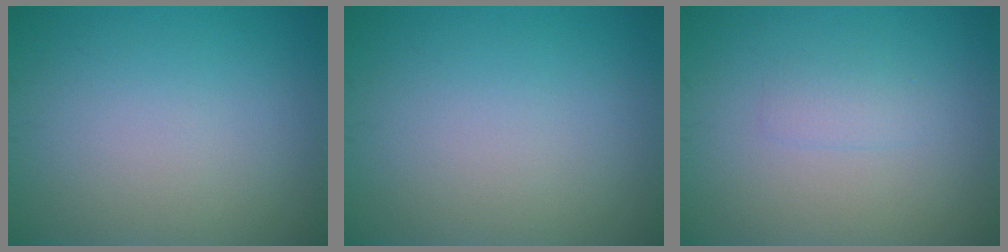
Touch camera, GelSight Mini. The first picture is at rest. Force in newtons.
{"total": 0.0}
{"total": 1.1, "press": 1.1, "slide": 0.1}